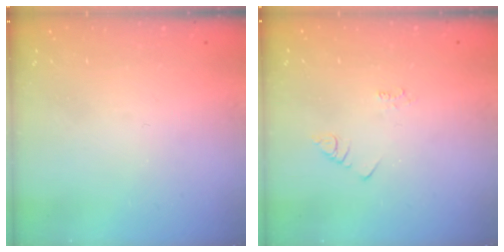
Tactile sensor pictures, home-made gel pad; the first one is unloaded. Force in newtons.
{"total": 2.2, "press": 2.1, "slide": 0.4}